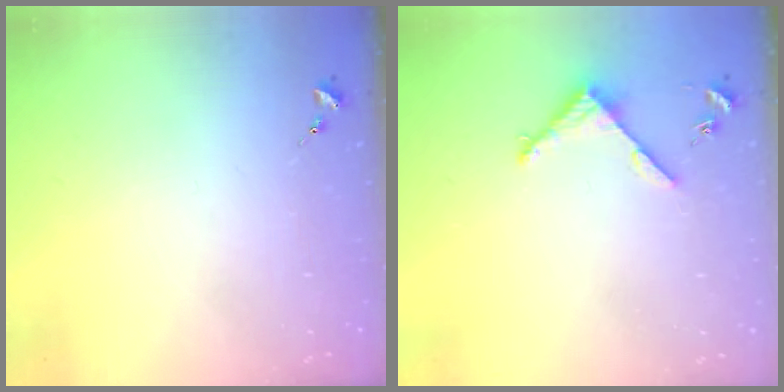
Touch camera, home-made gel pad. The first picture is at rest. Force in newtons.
{"total": 3.6, "press": 3.6, "slide": 0.3}